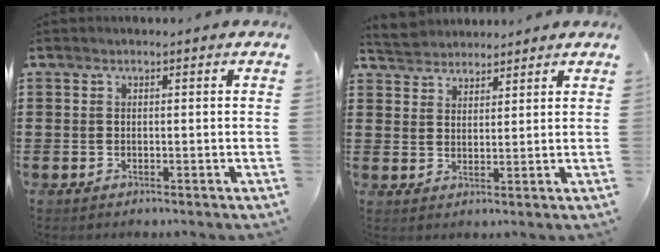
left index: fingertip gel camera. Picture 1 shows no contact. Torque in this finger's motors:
{"motor_torque": [0.39, -0.28, 0.41, 0.11]}